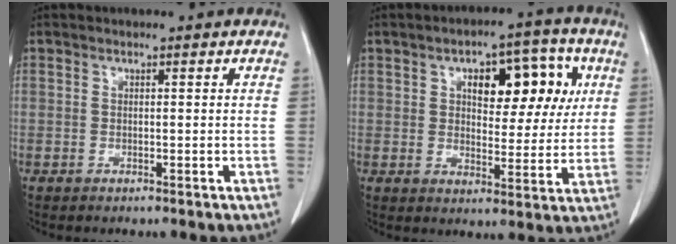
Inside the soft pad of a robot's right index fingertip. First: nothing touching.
{"total": 11.3, "force": [3.9, 5.4, 9.2], "torque": [-0.117, 0.029, 0.057]}